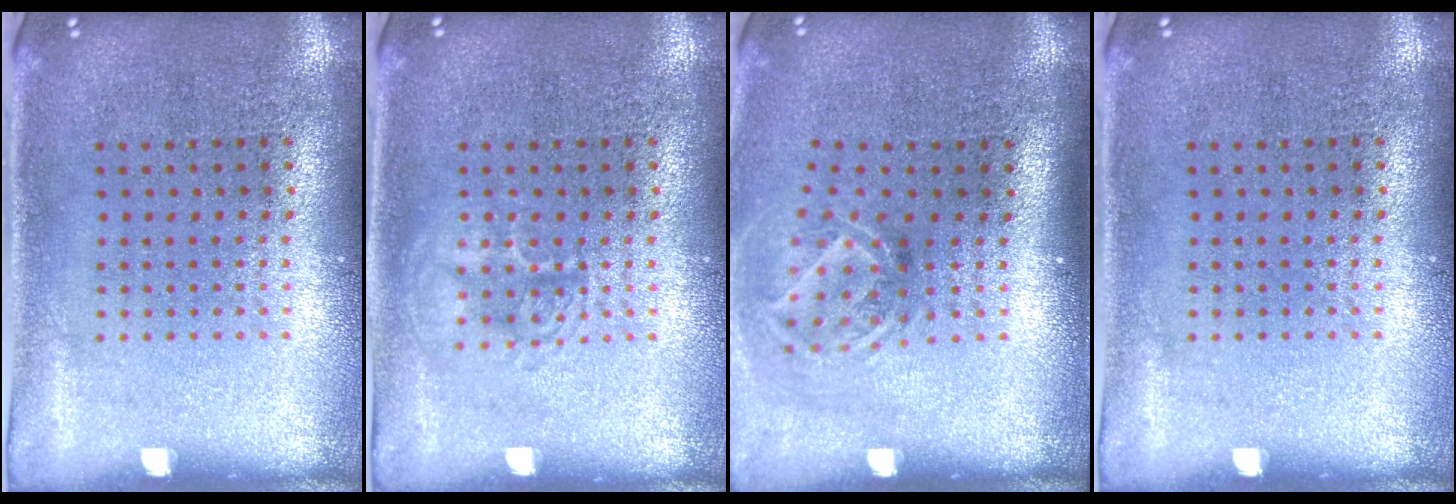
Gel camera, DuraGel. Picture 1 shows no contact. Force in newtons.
{"total": 1.8, "press": 1.7, "slide": 0.2}
{"total": 1.9, "press": 1.3, "slide": 1.4}
{"total": 0.0}